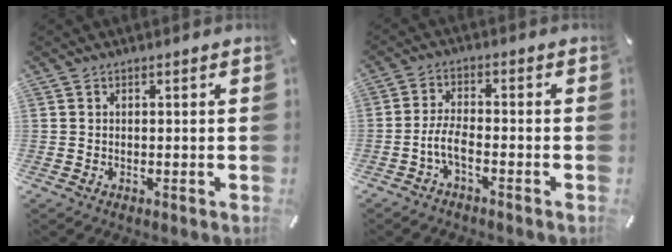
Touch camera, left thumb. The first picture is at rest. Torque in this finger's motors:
{"motor_torque": [0.42, 0.49, 0.55, 0.45, 0.05]}